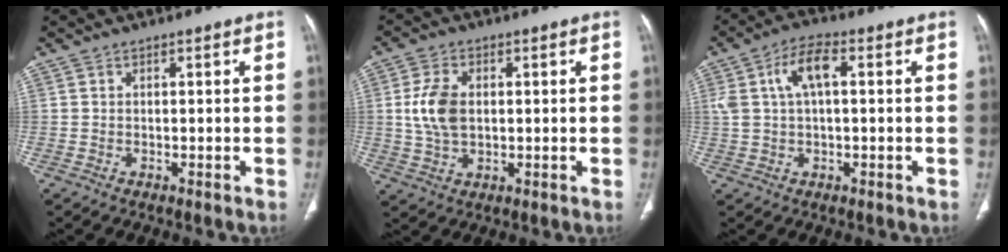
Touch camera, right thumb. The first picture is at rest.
{"total": 7.8, "force": [0.8, 4.9, 6.0], "torque": [-0.119, 0.001, 0.019]}
{"total": 7.2, "force": [1.6, 3.3, 6.2], "torque": [-0.128, 0.020, 0.030]}